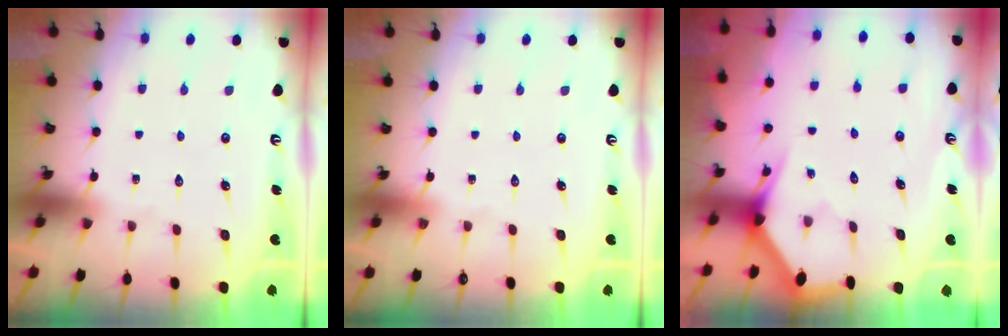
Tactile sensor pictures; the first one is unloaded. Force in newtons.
{"total": 0.0}
{"total": 3.1, "press": 3.1, "slide": 0.2}